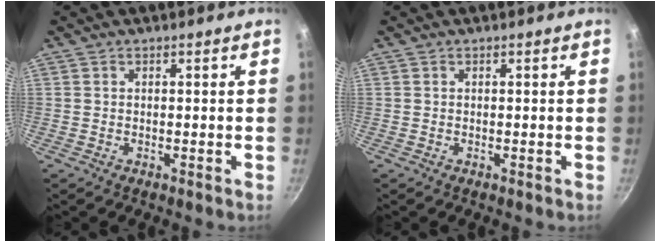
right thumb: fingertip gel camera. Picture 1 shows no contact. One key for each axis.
{"total": 0.0}